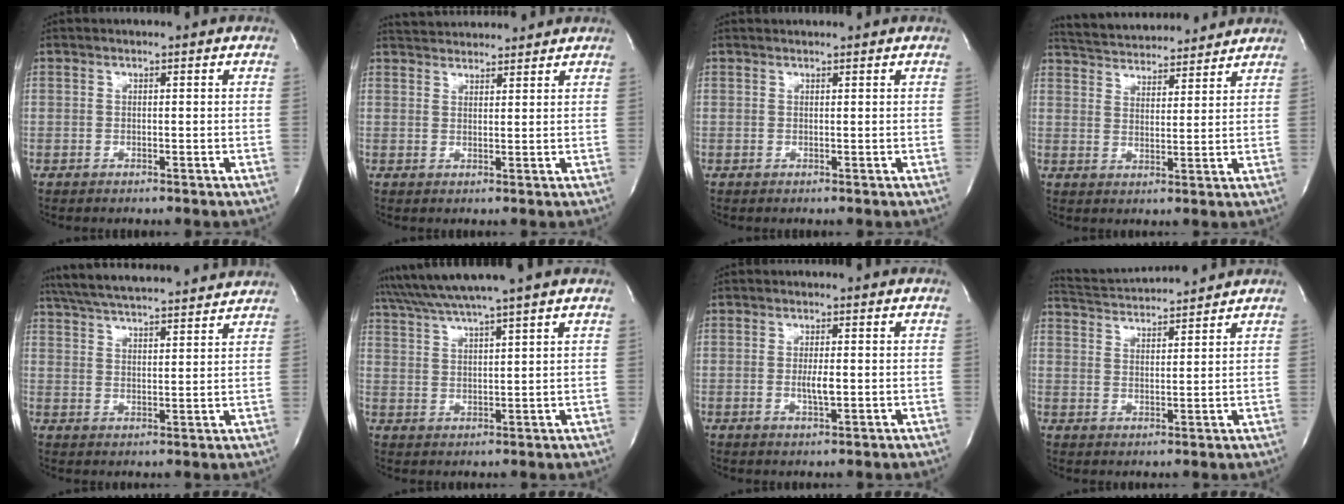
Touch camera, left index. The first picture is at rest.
{"total": 7.2, "force": [7.0, 1.1, 1.3], "torque": [-0.026, 0.031, 0.103]}
{"total": 1.6, "force": [1.6, 0.0, 0.3], "torque": [-0.005, 0.018, 0.027]}
{"total": 14.8, "force": [14.0, 2.6, 4.1], "torque": [-0.070, 0.026, 0.209]}
{"total": 19.5, "force": [17.8, 1.9, 7.7], "torque": [-0.138, 0.034, 0.258]}
{"total": 8.8, "force": [7.5, -1.7, 4.3], "torque": [-0.082, 0.020, 0.127]}
{"total": 2.5, "force": [-0.3, 0.4, 2.5], "torque": [-0.051, -0.004, -0.006]}
{"total": 9.3, "force": [9.0, -0.4, 2.0], "torque": [-0.051, 0.019, 0.149]}